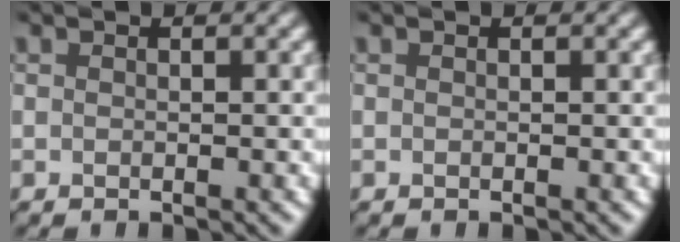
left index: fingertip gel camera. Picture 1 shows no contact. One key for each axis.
{"total": 0.0}